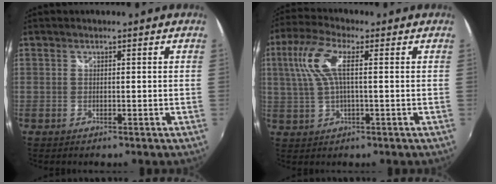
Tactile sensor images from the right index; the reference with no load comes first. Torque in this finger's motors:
{"motor_torque": [0.84, 0.02, 0.57, 0.14]}